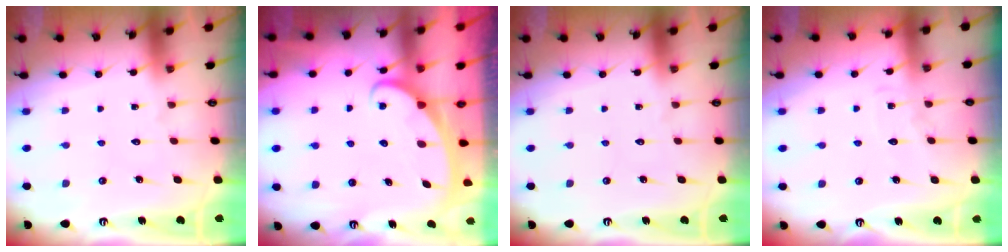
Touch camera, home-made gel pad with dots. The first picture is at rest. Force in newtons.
{"total": 2.5, "press": 2.5, "slide": 0.4}
{"total": 0.0}
{"total": 4.1, "press": 4.0, "slide": 0.3}